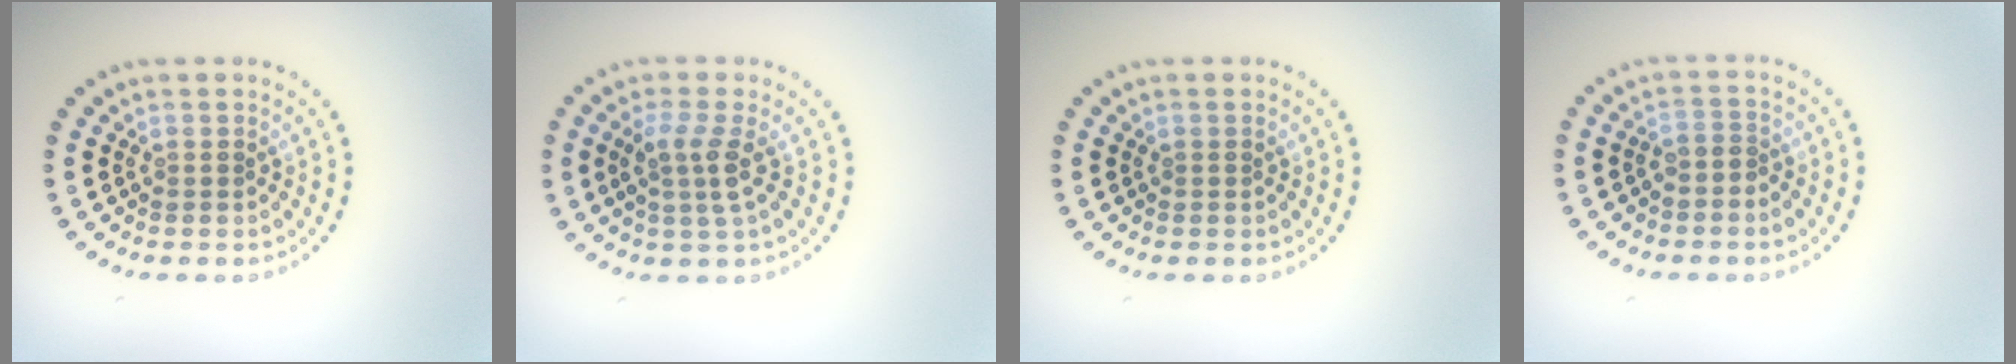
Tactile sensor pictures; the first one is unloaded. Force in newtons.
{"total": 2.5, "press": 2.1, "slide": 1.5}
{"total": 0.0}
{"total": 1.0, "press": 0.7, "slide": 0.7}